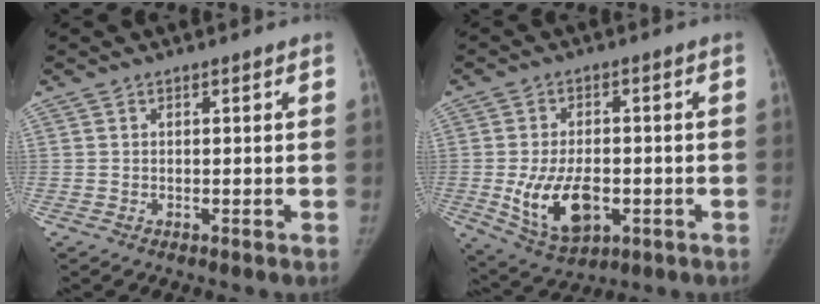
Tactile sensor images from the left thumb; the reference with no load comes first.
{"total": 11.9, "force": [-2.6, 6.9, 9.3], "torque": [-0.155, 0.002, -0.031]}